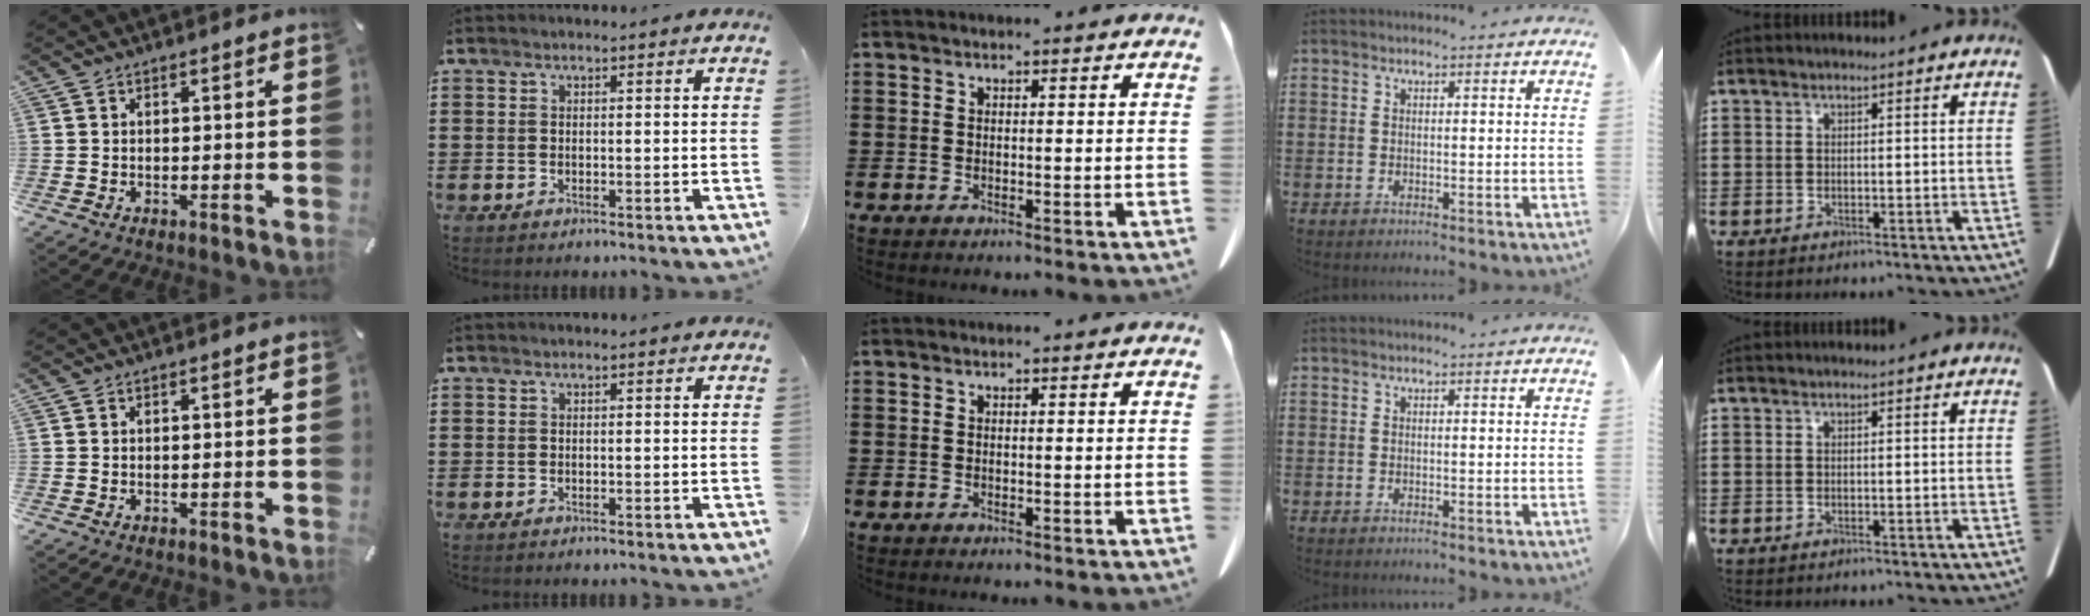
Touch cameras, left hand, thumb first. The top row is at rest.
{}